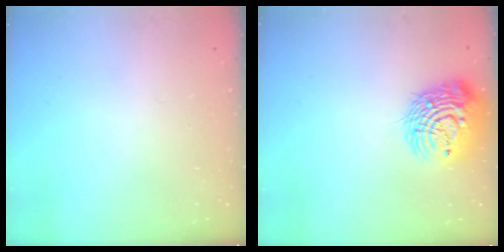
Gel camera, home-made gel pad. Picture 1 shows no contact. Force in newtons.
{"total": 13.3, "press": 13.2, "slide": 2.0}